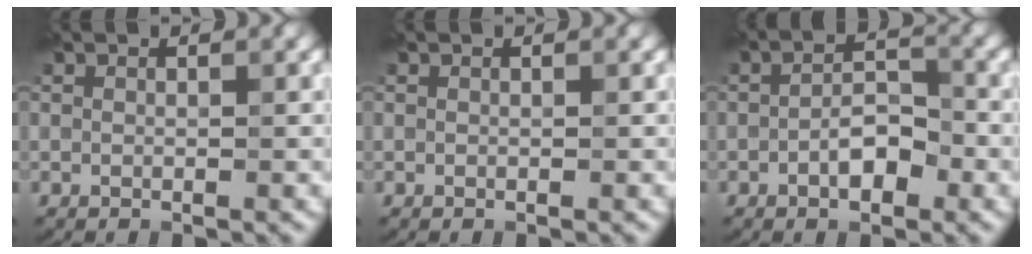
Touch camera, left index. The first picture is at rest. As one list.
[{"total": 0.0}, {"total": 3.2, "force": [-1.3, 1.5, 2.6], "torque": [-0.040, 0.008, -0.025]}]